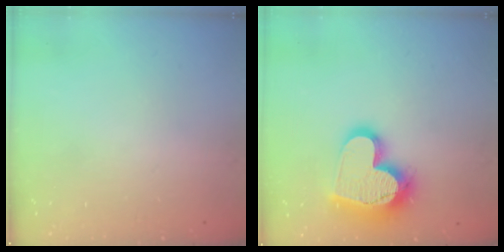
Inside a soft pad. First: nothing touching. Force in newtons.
{"total": 17.9, "press": 17.8, "slide": 1.7}